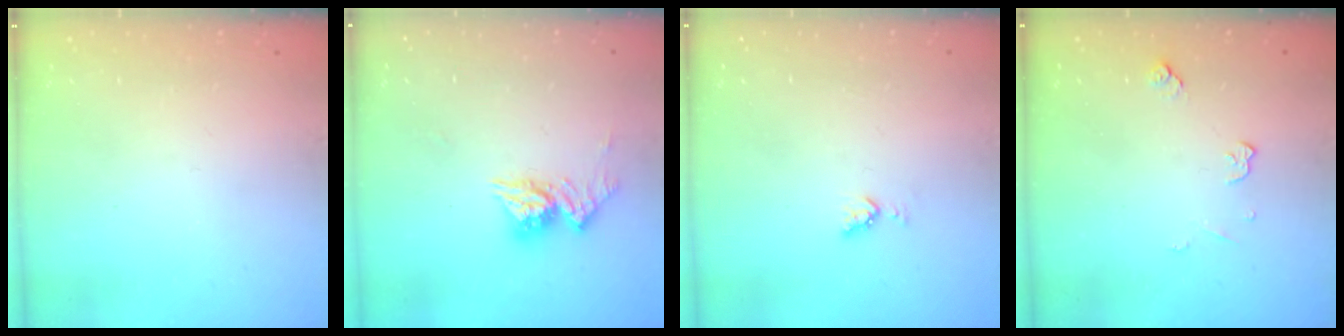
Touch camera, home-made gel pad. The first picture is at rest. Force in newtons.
{"total": 9.9, "press": 9.8, "slide": 0.9}
{"total": 3.6, "press": 3.5, "slide": 0.9}
{"total": 4.8, "press": 4.7, "slide": 0.7}